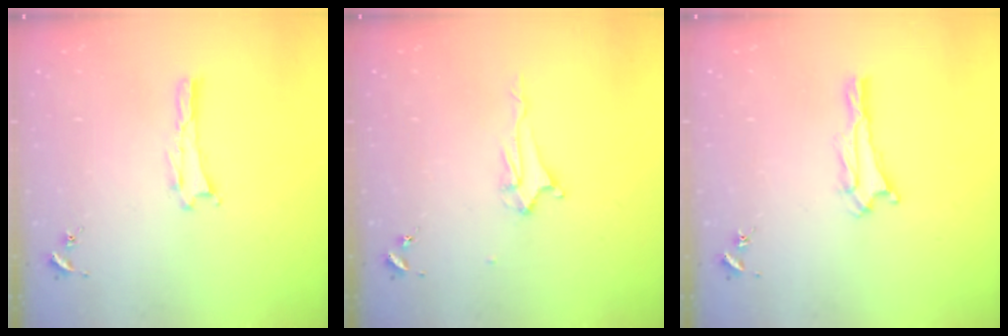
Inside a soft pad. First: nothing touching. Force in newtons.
{"total": 2.2, "press": 2.2, "slide": 0.3}
{"total": 0.7, "press": 0.7, "slide": 0.1}